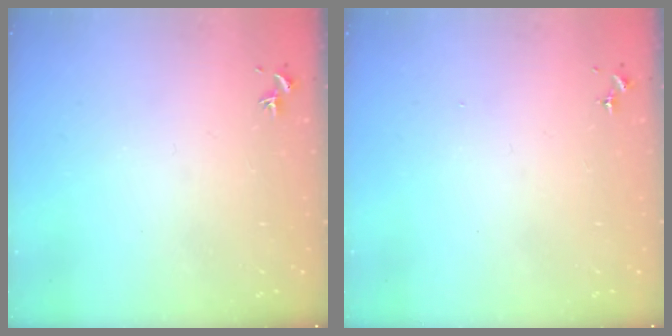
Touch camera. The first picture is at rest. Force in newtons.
{"total": 0.0}